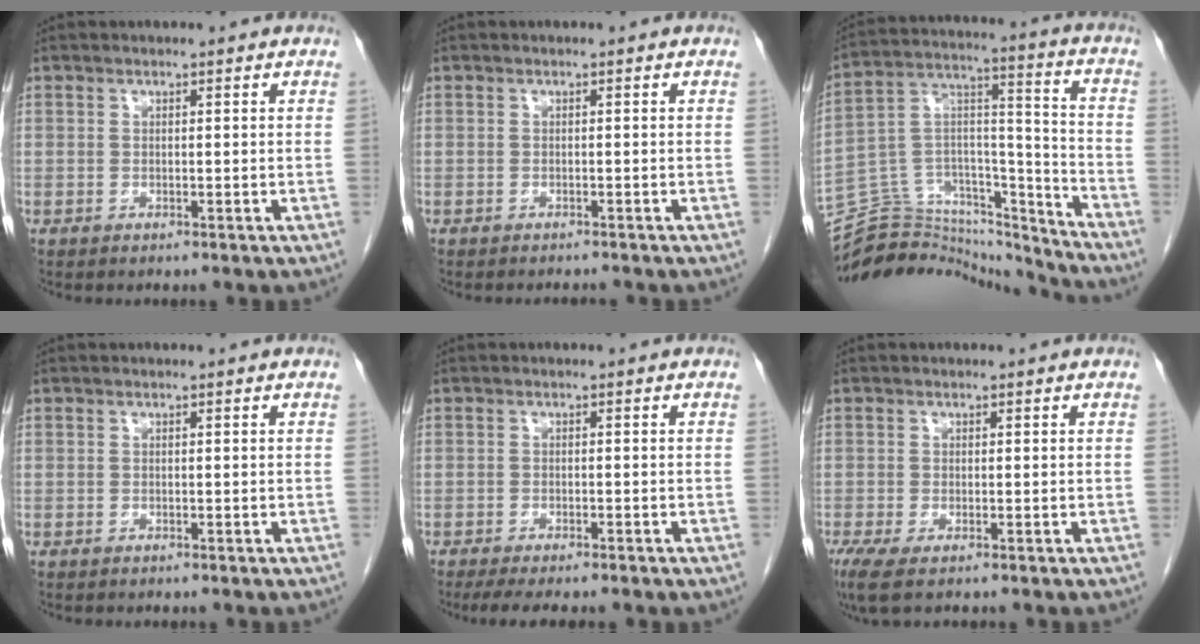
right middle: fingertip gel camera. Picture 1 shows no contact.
{"total": 1.5, "force": [-1.5, -0.1, 0.3], "torque": [-0.008, -0.007, -0.017]}
{"total": 22.6, "force": [-21.4, 5.5, 4.6], "torque": [-0.110, 0.050, -0.339]}
{"total": 0.0}
{"total": 7.2, "force": [-5.7, 1.4, 4.2], "torque": [-0.057, -0.012, -0.080]}
{"total": 3.7, "force": [-2.4, 0.7, 2.8], "torque": [-0.055, -0.016, -0.039]}